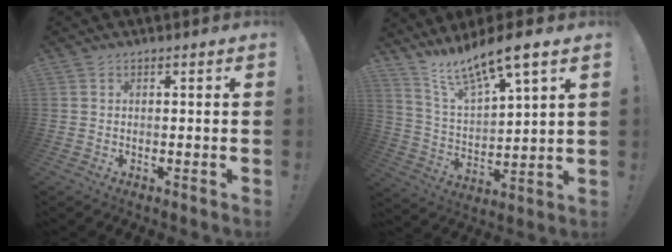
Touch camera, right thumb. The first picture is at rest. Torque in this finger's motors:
{"motor_torque": [-0.24, 0.90, 0.21, 0.23, 0.16]}